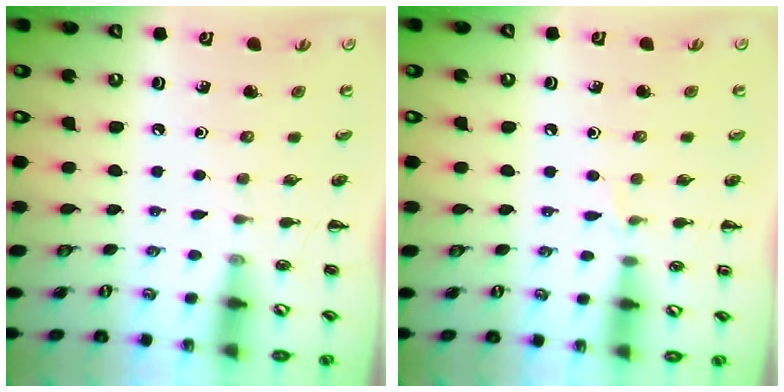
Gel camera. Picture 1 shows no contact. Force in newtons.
{"total": 3.5, "press": 3.3, "slide": 1.3}